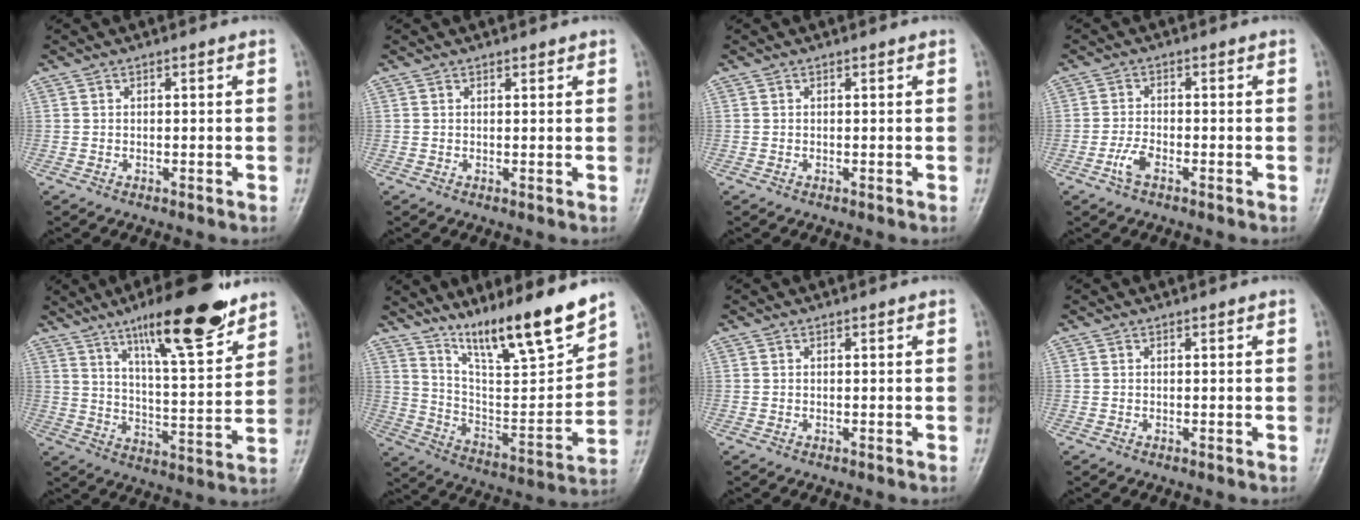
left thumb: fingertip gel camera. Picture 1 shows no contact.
{"total": 0.8, "force": [0.6, 0.3, 0.2], "torque": [-0.003, -0.005, 0.008]}
{"total": 0.0}
{"total": 3.0, "force": [-1.7, 1.3, 2.2], "torque": [-0.051, 0.009, -0.035]}
{"total": 18.2, "force": [12.1, 4.0, 13.0], "torque": [-0.175, -0.065, 0.195]}
{"total": 17.8, "force": [13.6, 2.5, 11.2], "torque": [-0.154, -0.084, 0.243]}
{"total": 0.0}
{"total": 0.0}